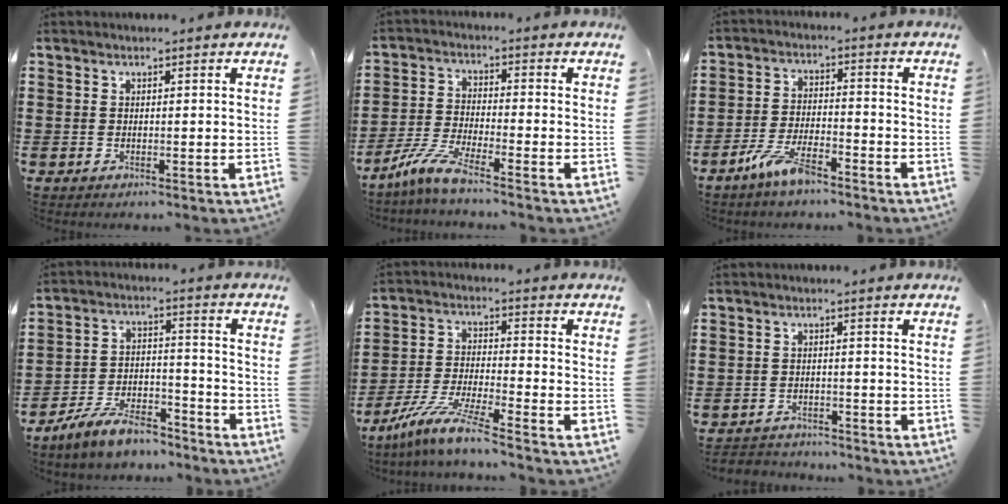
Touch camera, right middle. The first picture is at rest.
{"total": 5.8, "force": [-4.6, 0.3, 3.6], "torque": [-0.092, -0.014, -0.093]}
{"total": 6.0, "force": [-4.6, 1.4, 3.7], "torque": [-0.084, 0.000, -0.089]}
{"total": 8.4, "force": [-7.2, 2.1, 3.7], "torque": [-0.075, 0.016, -0.138]}
{"total": 7.7, "force": [-6.6, -0.5, 4.0], "torque": [-0.104, -0.018, -0.136]}
{"total": 2.3, "force": [-2.3, 0.5, -0.3], "torque": [-0.002, 0.000, -0.052]}